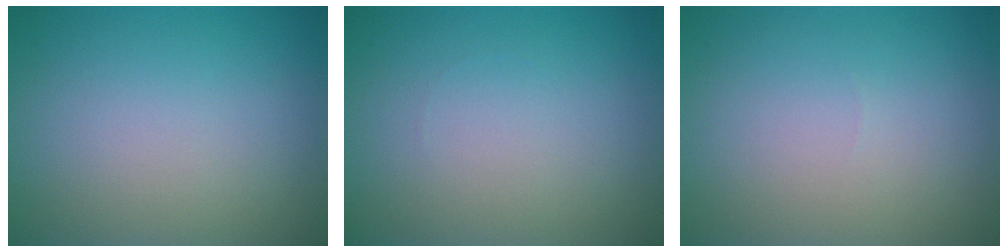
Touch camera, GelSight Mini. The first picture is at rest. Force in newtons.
{"total": 0.0}
{"total": 0.0}